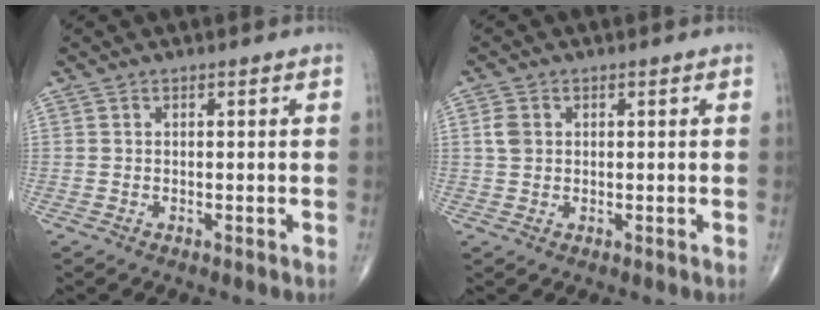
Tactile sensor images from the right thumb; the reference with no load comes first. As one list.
[{"total": 2.6, "force": [0.5, 2.0, 1.5], "torque": [-0.030, 0.004, 0.010]}]